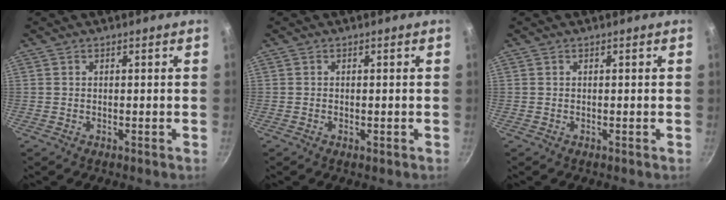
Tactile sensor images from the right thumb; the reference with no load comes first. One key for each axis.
{"total": 0.6, "fx": -0.2, "fy": 0.3, "fz": 0.5, "tx": -0.008, "ty": 0.001, "tz": -0.003}
{"total": 0.0}